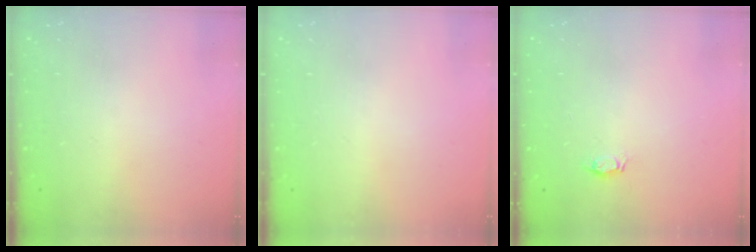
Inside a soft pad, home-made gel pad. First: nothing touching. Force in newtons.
{"total": 0.0}
{"total": 3.0, "press": 2.9, "slide": 0.3}